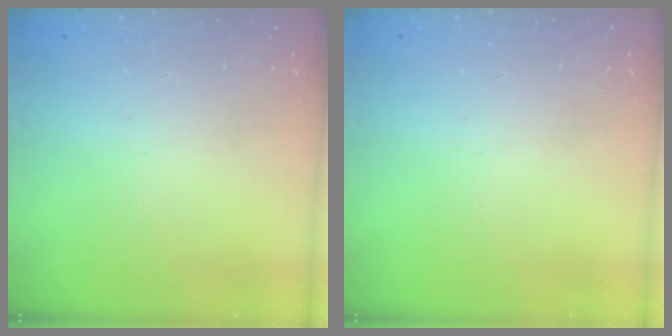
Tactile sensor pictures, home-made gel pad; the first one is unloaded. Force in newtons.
{"total": 0.0}